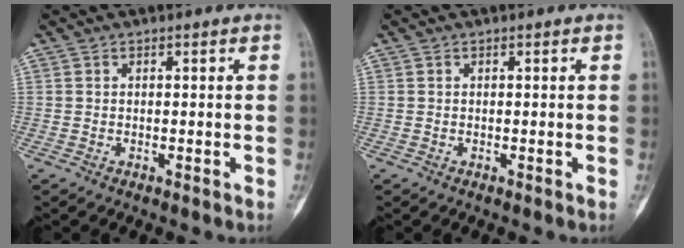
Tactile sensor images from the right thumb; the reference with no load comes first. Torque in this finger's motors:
{"motor_torque": [0.00, 0.00, 0.09, -0.09, 0.00]}